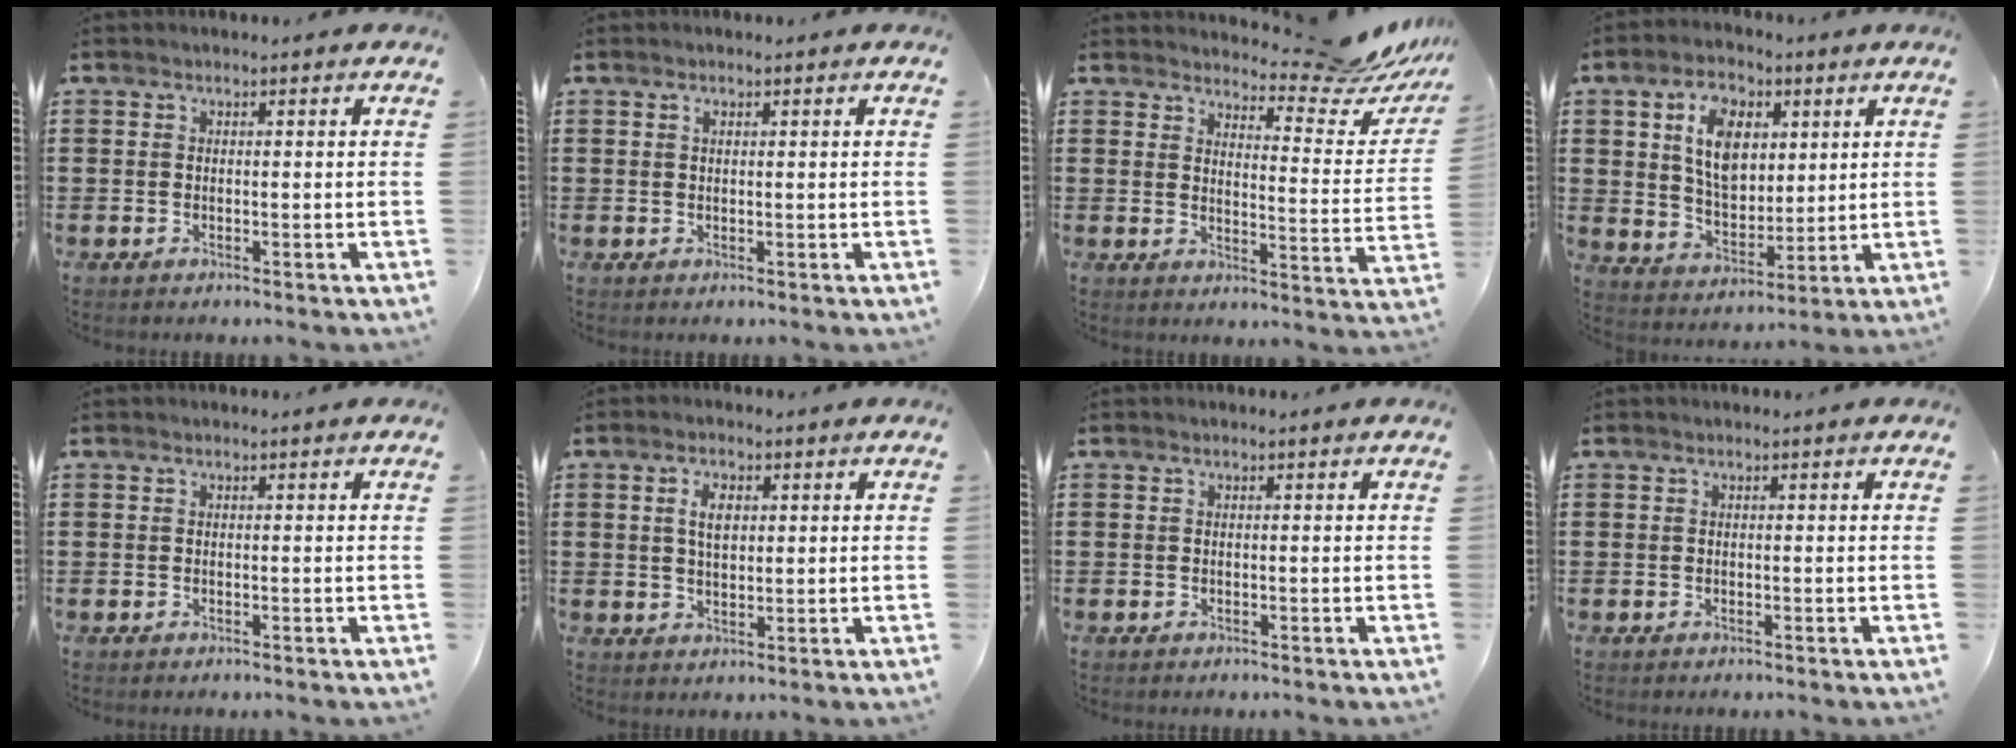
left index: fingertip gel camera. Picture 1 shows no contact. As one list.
[{"total": 0.8, "force": [0.4, 0.3, 0.6], "torque": [-0.013, 0.002, 0.007]}, {"total": 8.9, "force": [8.0, 1.3, 3.7], "torque": [-0.053, -0.055, 0.137]}, {"total": 8.7, "force": [3.4, 5.7, 5.7], "torque": [-0.110, 0.010, 0.058]}, {"total": 0.0}, {"total": 3.8, "force": [1.2, 1.8, 3.1], "torque": [-0.059, 0.006, 0.018]}, {"total": 0.0}, {"total": 0.0}]